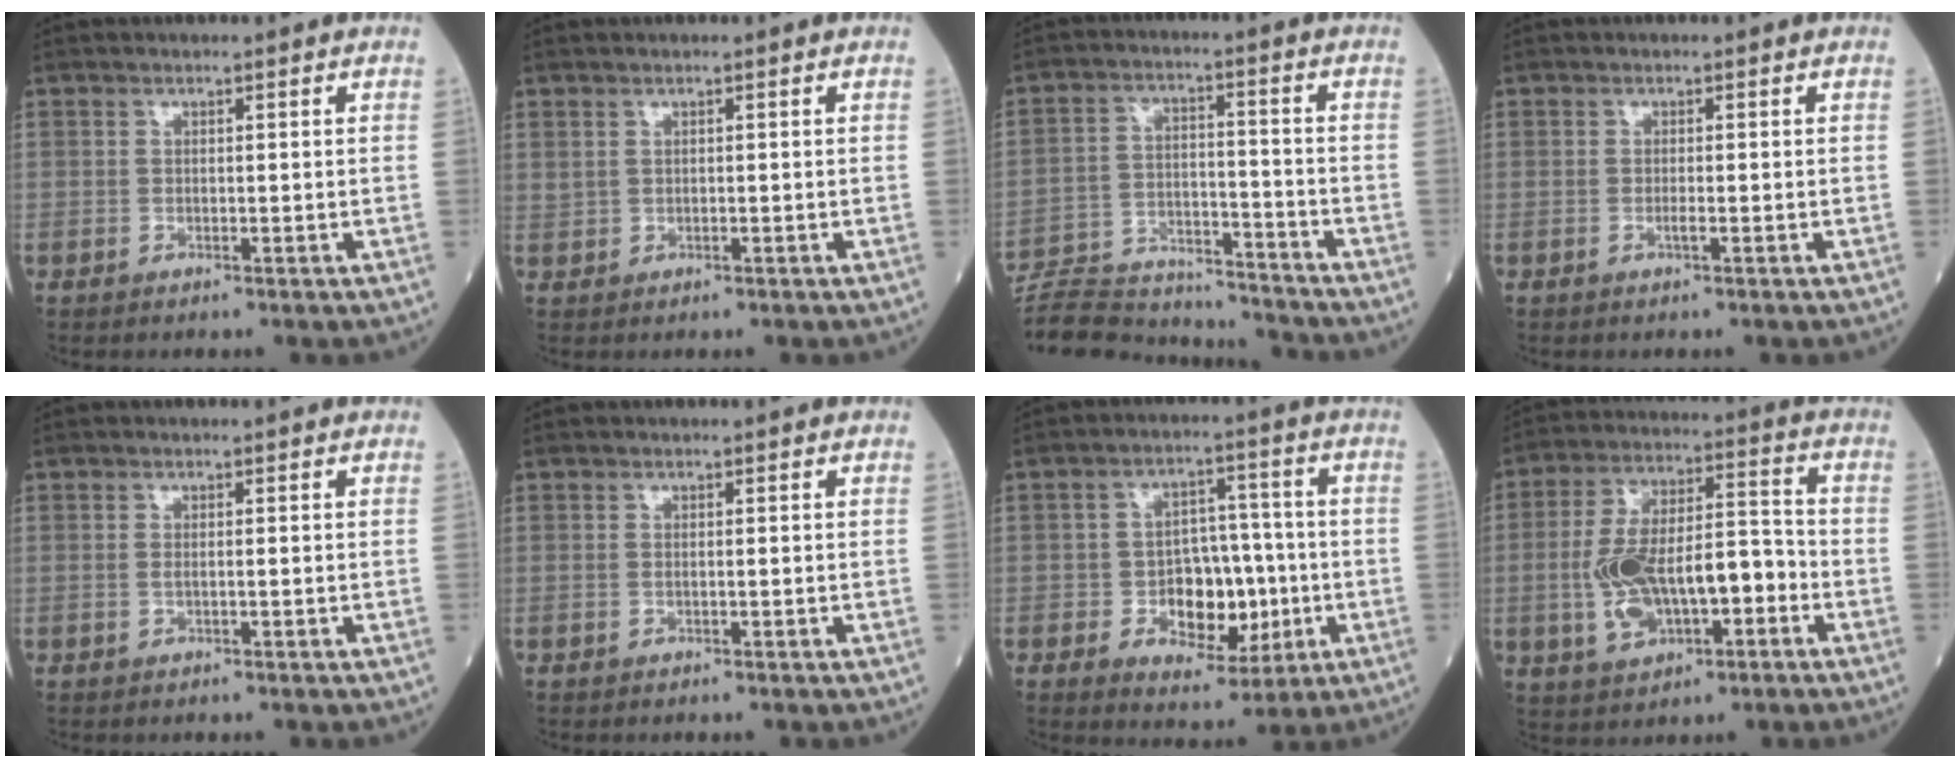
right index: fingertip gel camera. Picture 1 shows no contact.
{"total": 0.7, "force": [0.6, 0.4, 0.2], "torque": [-0.004, 0.006, 0.013]}
{"total": 16.9, "force": [-16.4, 2.3, 3.4], "torque": [-0.069, 0.013, -0.254]}
{"total": 0.7, "force": [-0.3, 0.0, 0.7], "torque": [-0.015, 0.000, -0.005]}
{"total": 0.5, "force": [-0.1, 0.2, 0.5], "torque": [-0.013, 0.000, -0.002]}
{"total": 0.0}
{"total": 9.7, "force": [-2.1, 5.6, 7.6], "torque": [-0.115, 0.014, -0.025]}
{"total": 13.6, "force": [-3.5, 5.7, 11.8], "torque": [-0.226, 0.026, -0.052]}